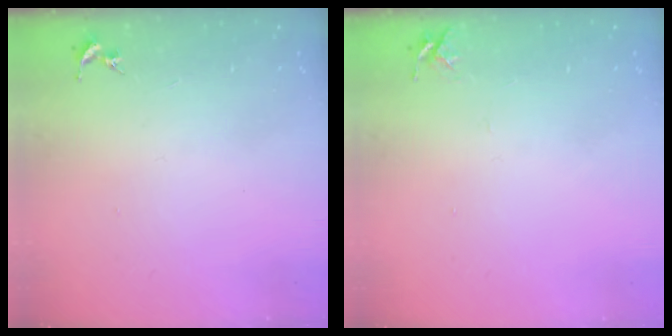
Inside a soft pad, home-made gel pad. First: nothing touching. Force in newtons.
{"total": 4.4, "press": 4.3, "slide": 0.6}